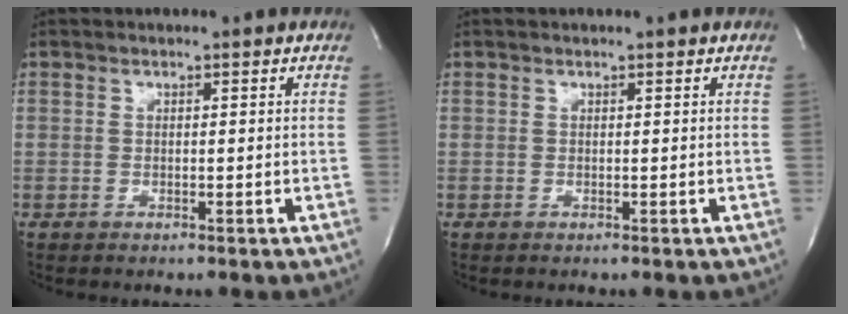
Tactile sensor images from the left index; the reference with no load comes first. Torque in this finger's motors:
{"motor_torque": [0.10, -0.05, 0.01, 0.00]}